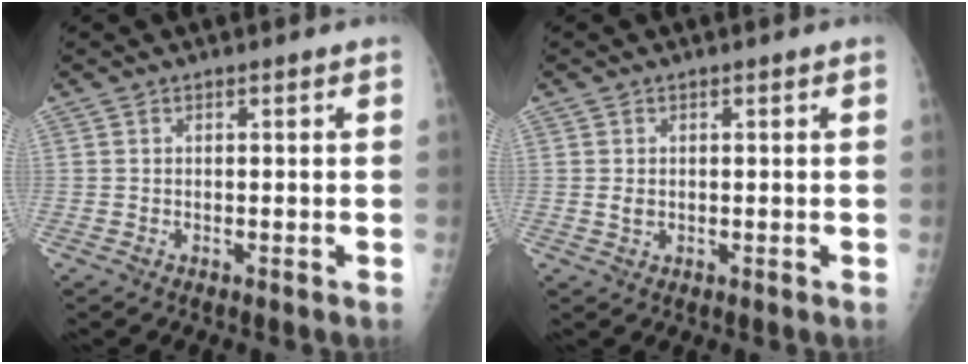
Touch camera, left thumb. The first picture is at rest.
{"total": 1.5, "force": [0.2, 1.3, 0.7], "torque": [-0.005, 0.000, 0.006]}